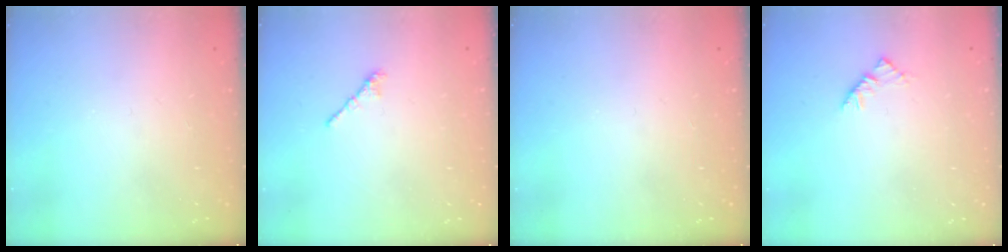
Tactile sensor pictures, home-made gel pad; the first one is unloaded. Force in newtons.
{"total": 2.4, "press": 2.3, "slide": 0.7}
{"total": 0.0}
{"total": 2.9, "press": 2.8, "slide": 0.7}